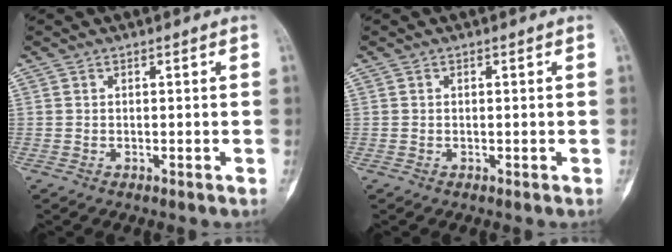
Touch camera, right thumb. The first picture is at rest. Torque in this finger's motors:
{"motor_torque": [0.25, -0.02, 0.14, 0.01, 0.03]}